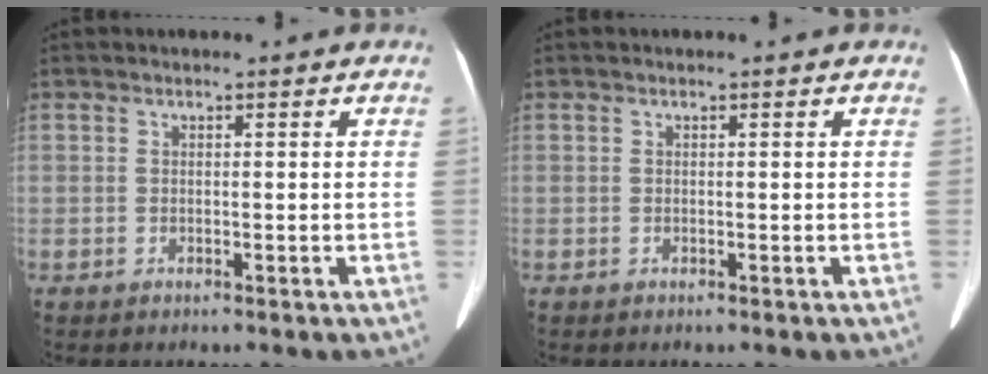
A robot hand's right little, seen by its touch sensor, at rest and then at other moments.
{"total": 0.0}